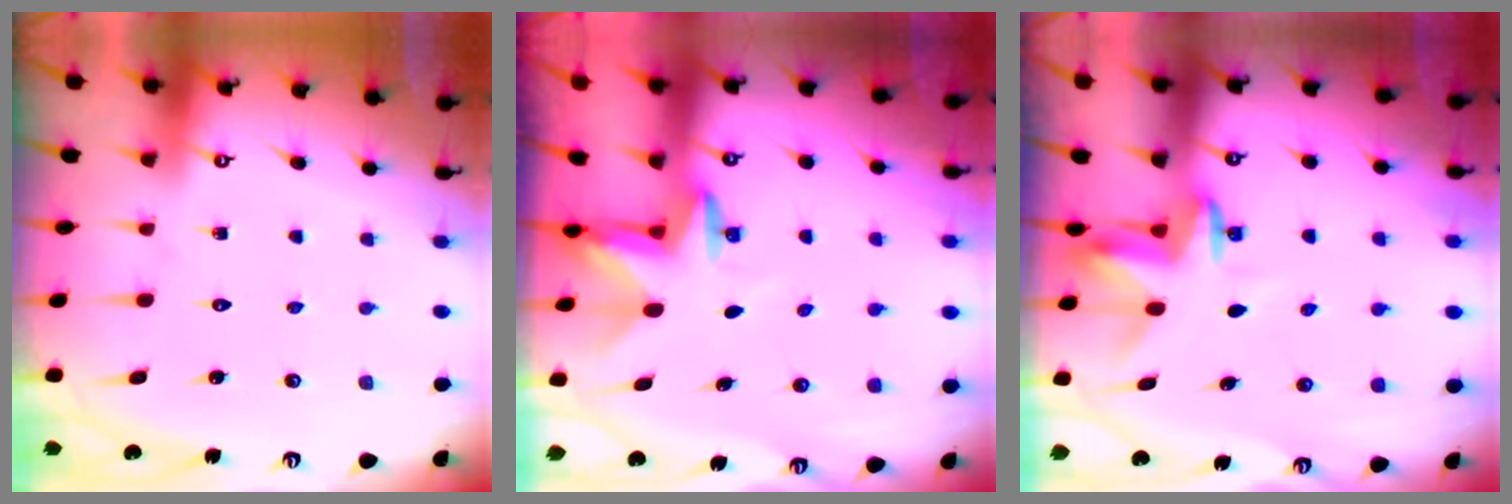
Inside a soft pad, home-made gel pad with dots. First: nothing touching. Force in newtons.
{"total": 3.0, "press": 2.9, "slide": 0.7}
{"total": 3.5, "press": 3.5, "slide": 0.3}